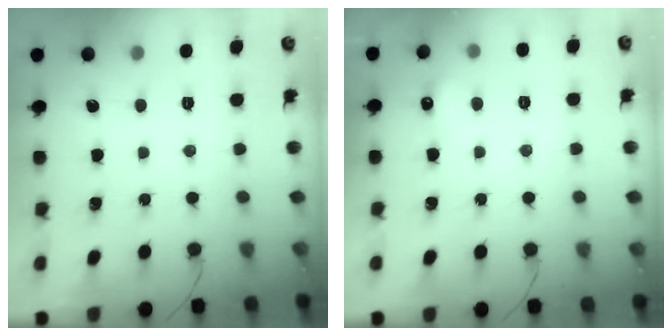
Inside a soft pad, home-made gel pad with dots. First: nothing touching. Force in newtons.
{"total": 4.8, "press": 4.6, "slide": 1.3}